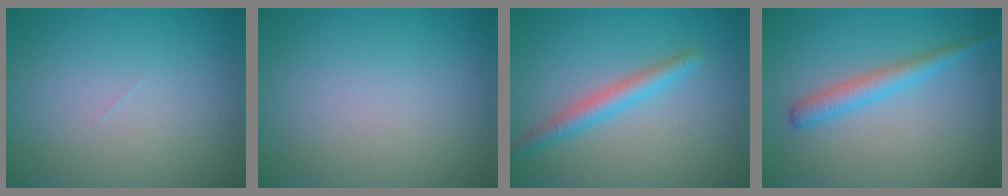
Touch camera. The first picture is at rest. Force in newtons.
{"total": 0.0}
{"total": 2.7, "press": 2.7, "slide": 0.1}
{"total": 2.7, "press": 2.6, "slide": 0.1}